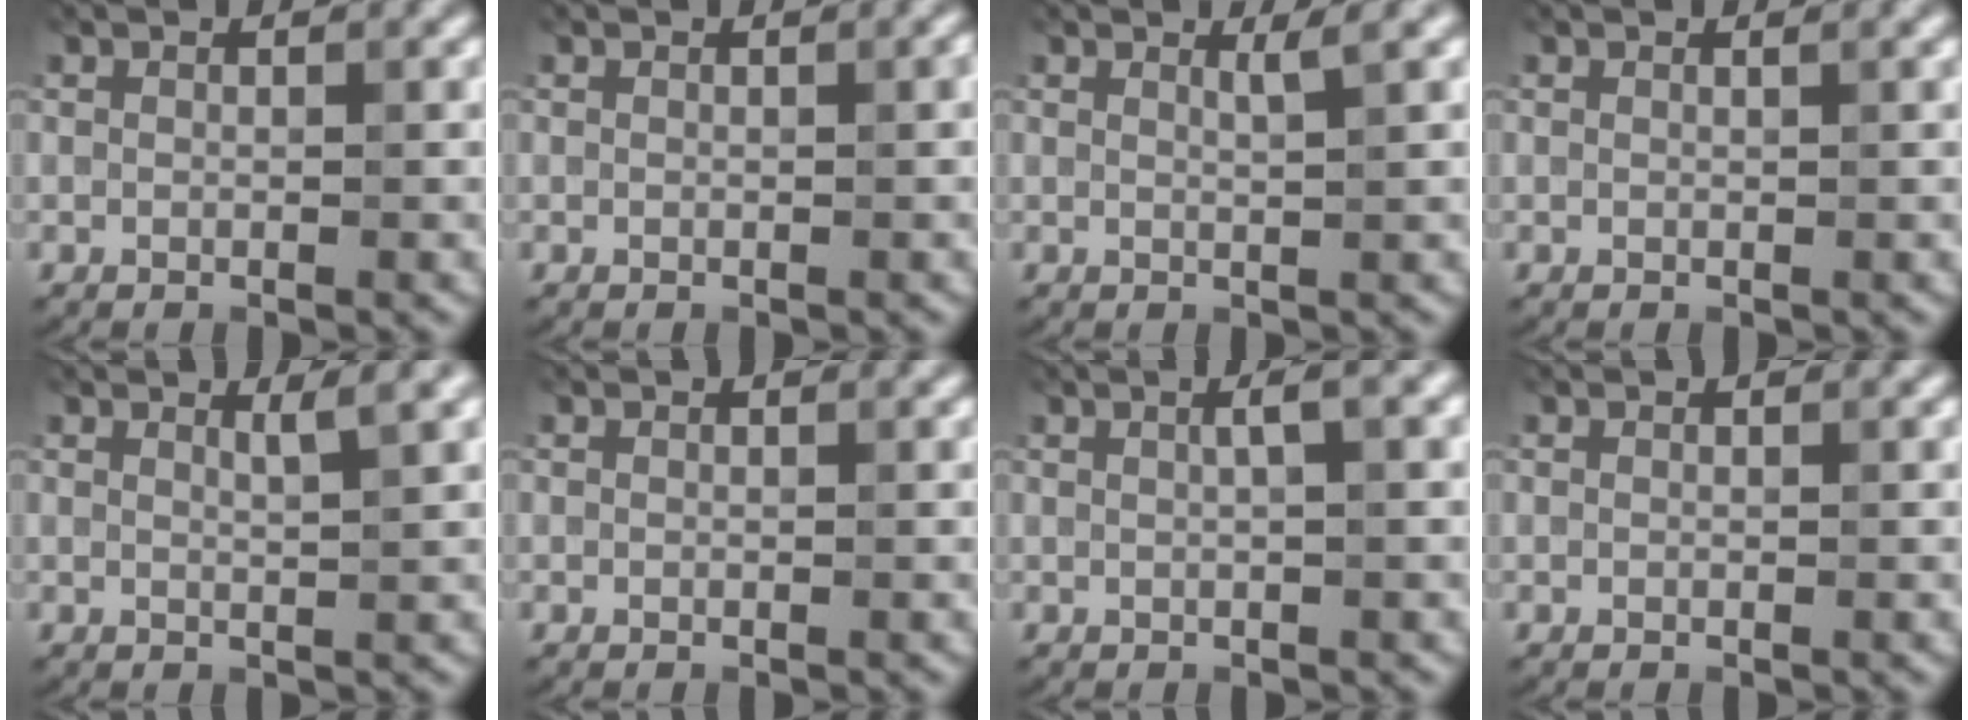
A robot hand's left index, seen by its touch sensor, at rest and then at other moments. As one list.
[{"total": 0.0}, {"total": 1.1, "force": [0.7, 0.0, 0.8], "torque": [-0.008, 0.001, 0.010]}, {"total": 0.0}, {"total": 1.6, "force": [1.0, 0.1, 1.2], "torque": [-0.012, 0.004, 0.013]}, {"total": 0.0}, {"total": 2.0, "force": [0.5, 0.1, 1.9], "torque": [-0.029, 0.012, 0.007]}, {"total": 0.0}]